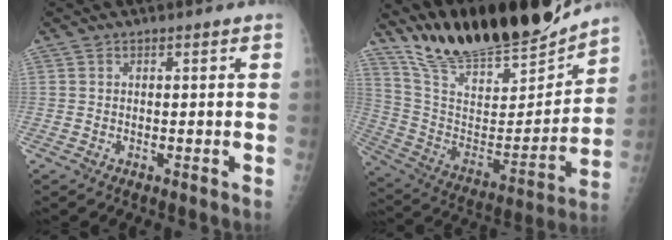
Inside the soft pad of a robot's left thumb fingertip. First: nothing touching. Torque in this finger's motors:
{"motor_torque": [0.31, 0.04, 1.34, -1.43, 0.11]}